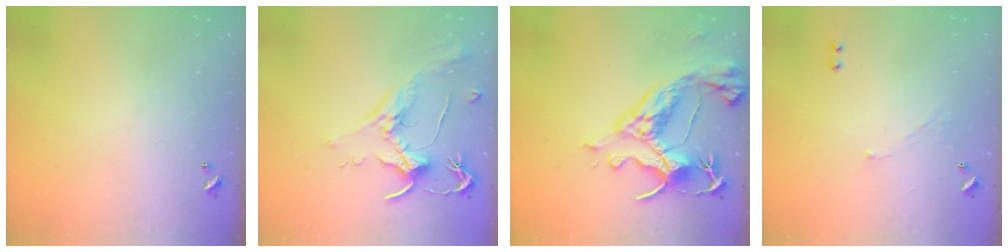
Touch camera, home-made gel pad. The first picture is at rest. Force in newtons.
{"total": 1.9, "press": 1.7, "slide": 0.8}
{"total": 10.7, "press": 10.5, "slide": 1.8}
{"total": 3.3, "press": 3.3, "slide": 0.7}